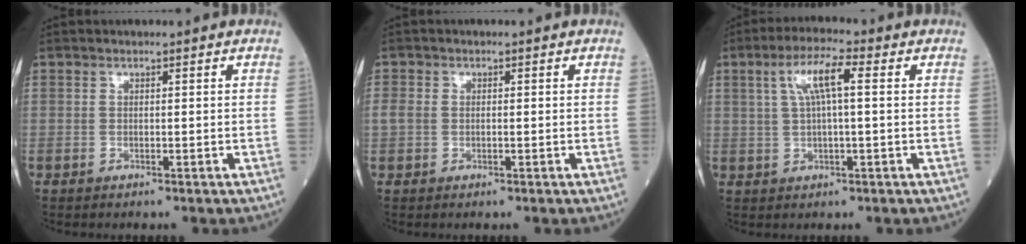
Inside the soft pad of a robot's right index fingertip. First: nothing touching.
{"total": 1.6, "force": [-0.2, 1.3, 1.0], "torque": [-0.030, 0.006, -0.003]}
{"total": 6.2, "force": [1.7, 0.8, 5.9], "torque": [-0.115, 0.019, 0.033]}